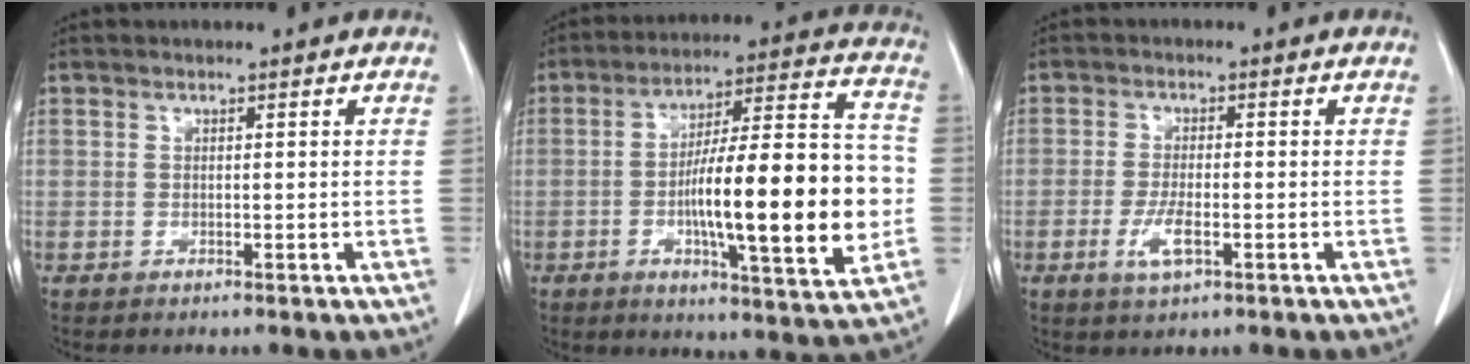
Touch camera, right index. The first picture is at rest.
{"total": 21.2, "force": [-3.1, 3.1, 20.8], "torque": [-0.304, 0.016, -0.042]}
{"total": 4.1, "force": [-1.5, 1.1, 3.7], "torque": [-0.075, -0.003, -0.023]}